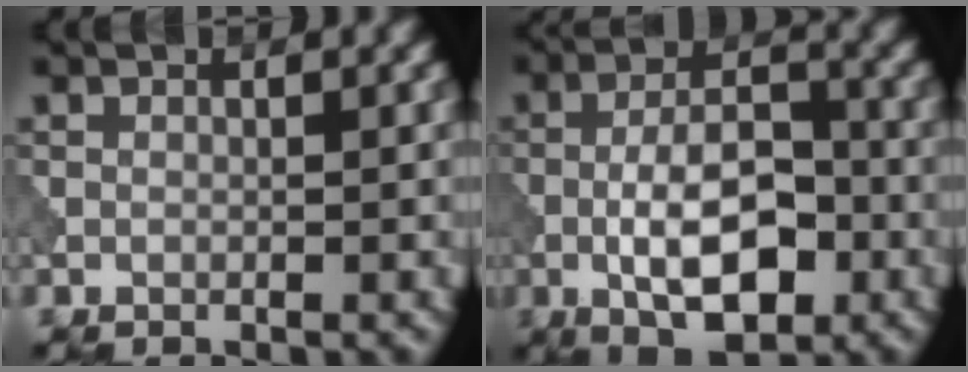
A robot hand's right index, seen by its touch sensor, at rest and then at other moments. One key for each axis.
{"total": 7.7, "fx": -2.3, "fy": 3.3, "fz": 6.5, "tx": -0.112, "ty": 0.007, "tz": -0.047}